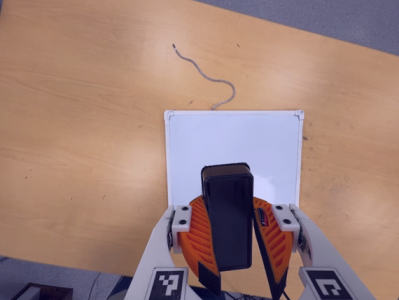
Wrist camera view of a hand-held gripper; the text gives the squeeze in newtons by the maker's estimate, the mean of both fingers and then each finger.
{"total": 11.4, "left": 11.0, "right": 11.8}